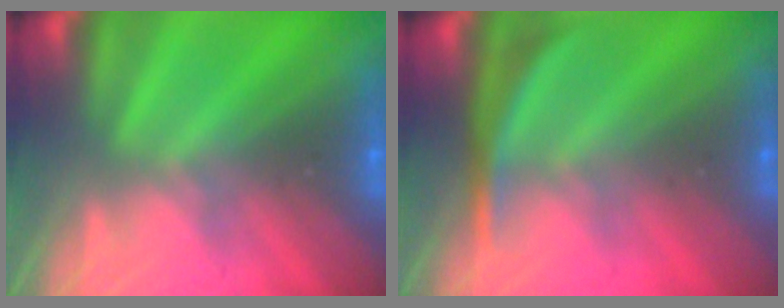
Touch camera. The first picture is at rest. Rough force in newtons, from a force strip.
{"total": 3.3}